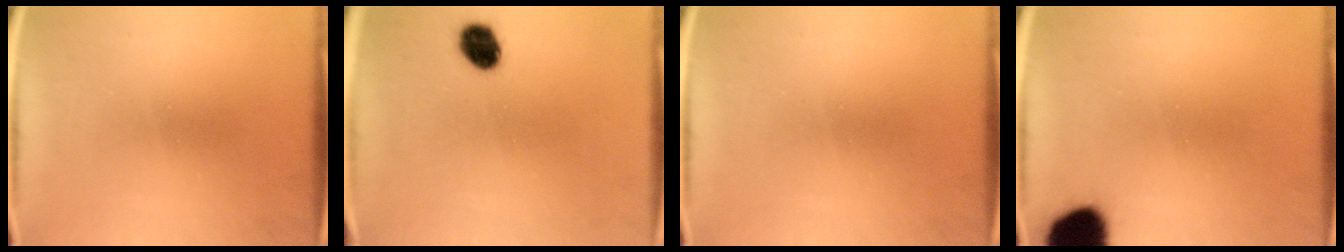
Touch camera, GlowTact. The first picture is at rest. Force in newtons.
{"total": 6.2}
{"total": 0.0}
{"total": 11.6}